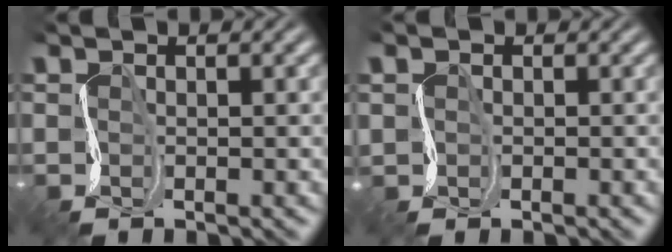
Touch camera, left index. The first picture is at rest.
{"total": 1.6, "force": [-0.8, 0.0, -1.3], "torque": [0.017, -0.001, -0.006]}